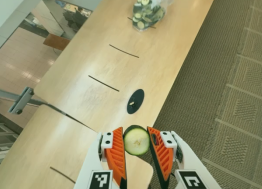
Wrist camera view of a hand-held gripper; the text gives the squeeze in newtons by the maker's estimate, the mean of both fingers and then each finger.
{"total": 8.4, "left": 8.3, "right": 8.5}